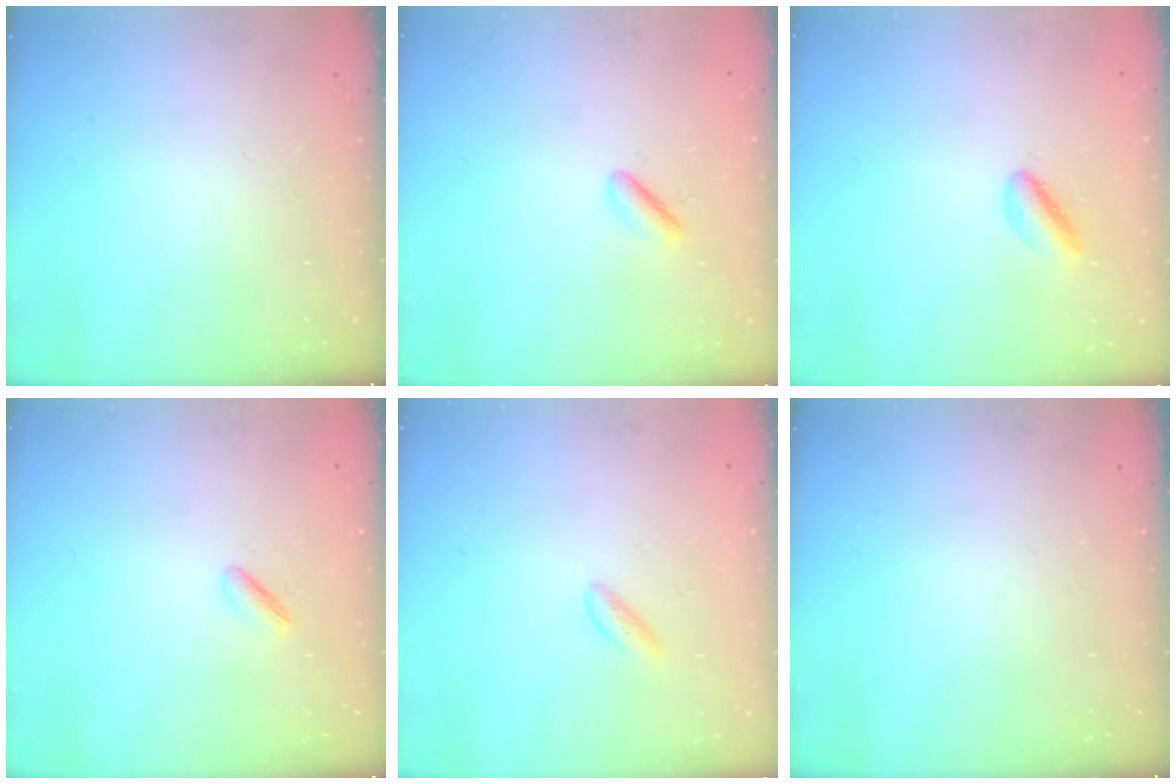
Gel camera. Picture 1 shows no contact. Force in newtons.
{"total": 2.2, "press": 1.9, "slide": 1.2}
{"total": 3.2, "press": 2.9, "slide": 1.4}
{"total": 2.1, "press": 1.9, "slide": 0.7}
{"total": 2.3, "press": 2.2, "slide": 0.9}
{"total": 0.0}